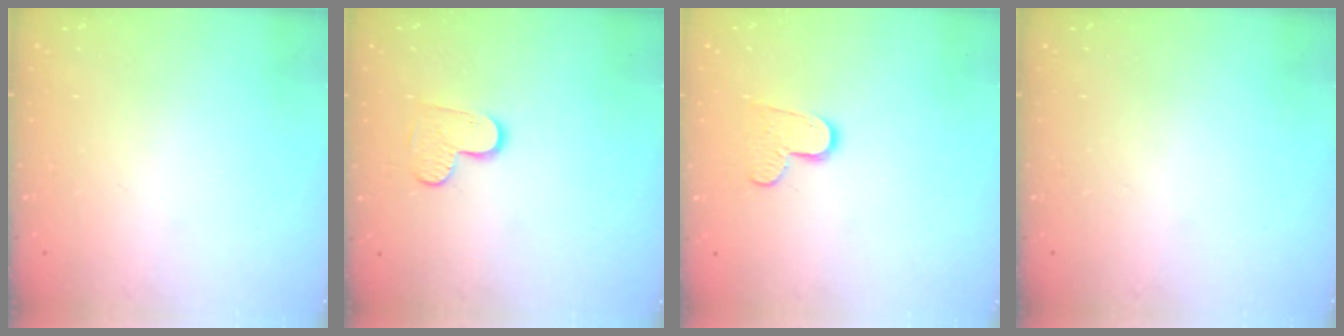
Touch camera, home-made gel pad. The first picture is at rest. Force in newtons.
{"total": 6.3, "press": 6.3, "slide": 0.1}
{"total": 8.4, "press": 8.3, "slide": 0.2}
{"total": 0.0}